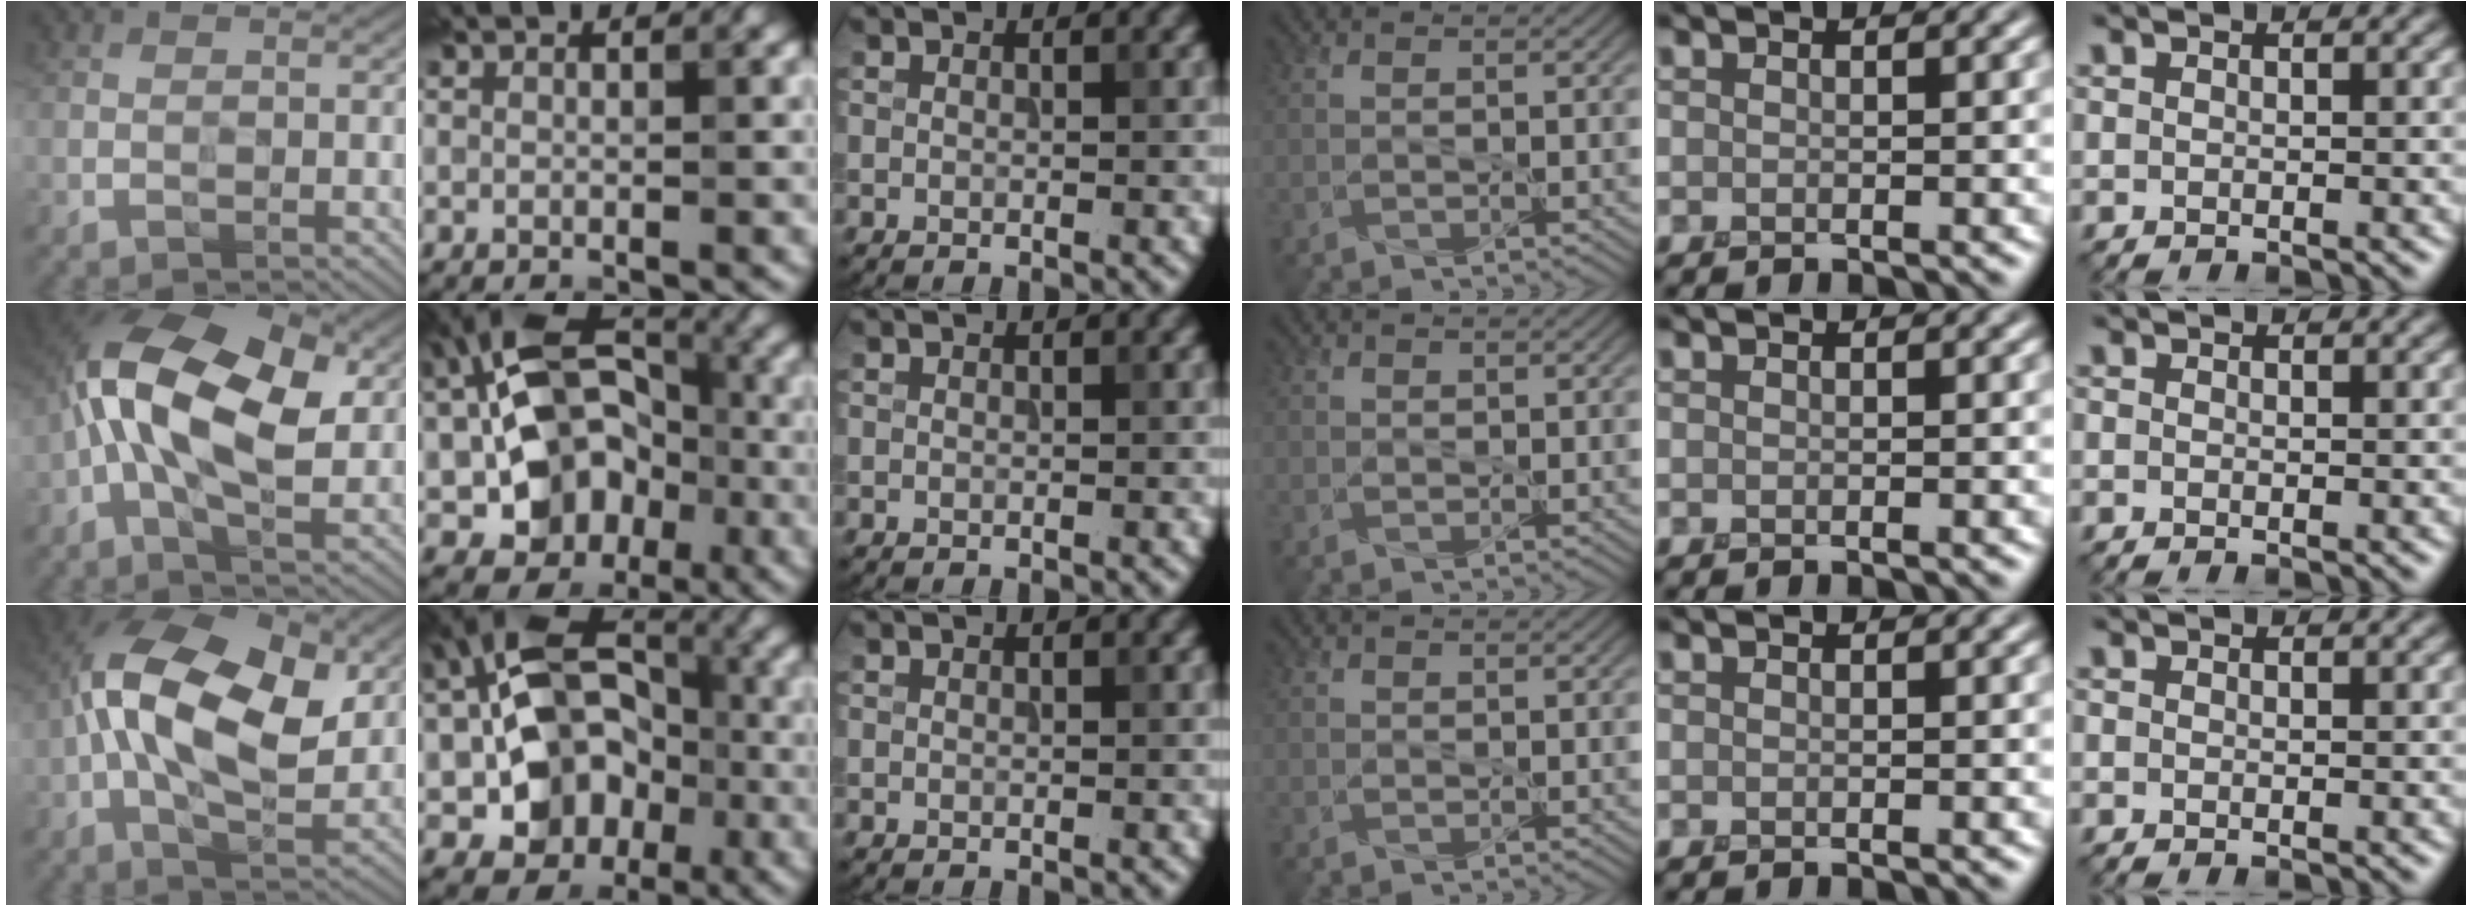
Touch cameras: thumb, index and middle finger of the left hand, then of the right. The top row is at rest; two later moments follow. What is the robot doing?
{"motion": "peel", "object": "tape"}